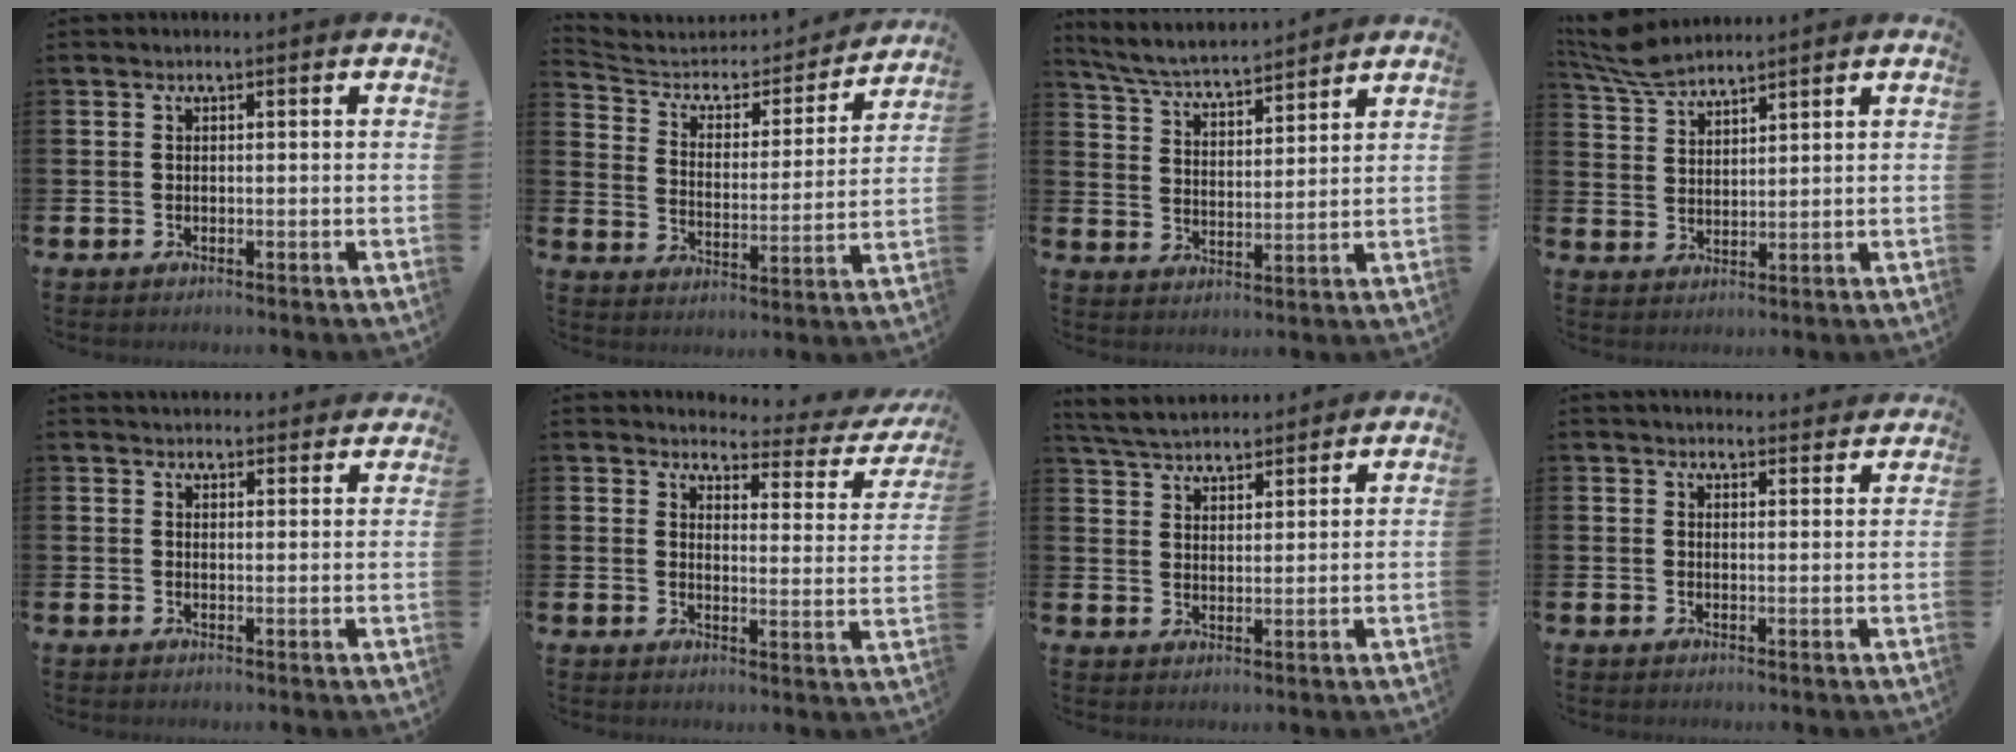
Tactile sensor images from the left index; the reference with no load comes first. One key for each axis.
{"total": 5.6, "fx": 4.9, "fy": 2.4, "fz": 1.2, "tx": -0.056, "ty": -0.039, "tz": 0.076}
{"total": 5.4, "fx": 5.3, "fy": 0.3, "fz": 1.0, "tx": -0.046, "ty": -0.039, "tz": 0.090}
{"total": 5.8, "fx": 5.6, "fy": 0.7, "fz": 1.4, "tx": -0.050, "ty": -0.020, "tz": 0.104}
{"total": 3.1, "fx": 3.0, "fy": 0.7, "fz": 0.0, "tx": 0.006, "ty": -0.019, "tz": 0.053}
{"total": 3.0, "fx": 2.6, "fy": 1.1, "fz": 0.8, "tx": -0.020, "ty": -0.031, "tz": 0.033}
{"total": 5.0, "fx": 4.9, "fy": 1.0, "fz": 0.6, "tx": -0.036, "ty": -0.021, "tz": 0.090}
{"total": 3.0, "fx": 2.9, "fy": 0.5, "fz": 0.1, "tx": 0.000, "ty": -0.018, "tz": 0.052}